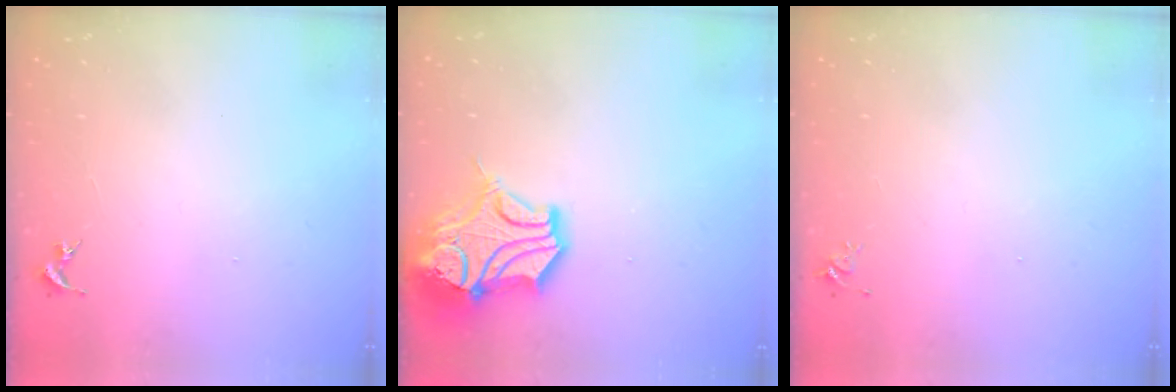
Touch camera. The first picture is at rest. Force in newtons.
{"total": 16.1, "press": 15.9, "slide": 2.4}
{"total": 4.1, "press": 4.1, "slide": 0.6}